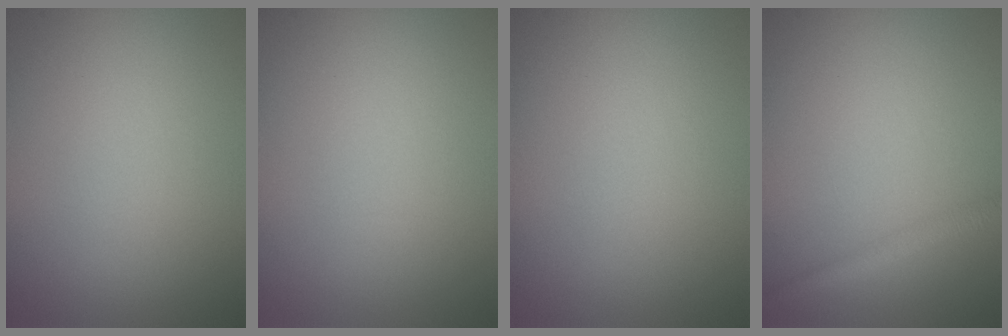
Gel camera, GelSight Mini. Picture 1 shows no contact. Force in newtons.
{"total": 0.0}
{"total": 0.0}
{"total": 1.7, "press": 1.7, "slide": 0.1}